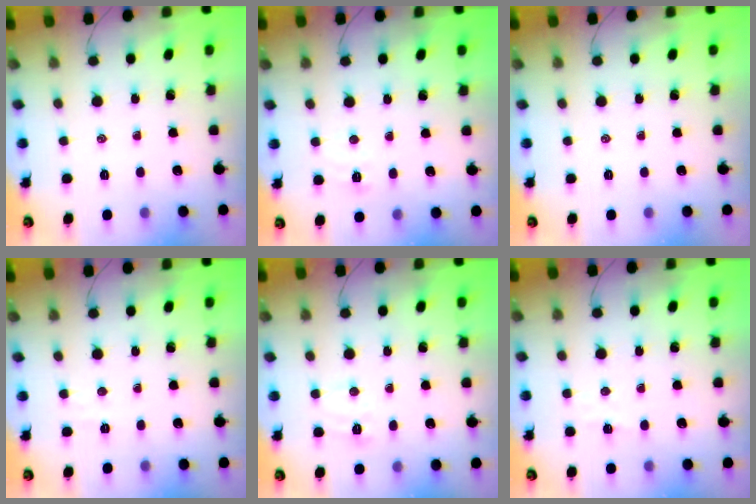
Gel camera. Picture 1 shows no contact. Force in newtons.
{"total": 3.9, "press": 3.7, "slide": 1.1}
{"total": 0.0}
{"total": 2.5, "press": 2.4, "slide": 0.7}
{"total": 5.1, "press": 4.9, "slide": 1.1}
{"total": 2.9, "press": 2.8, "slide": 0.7}